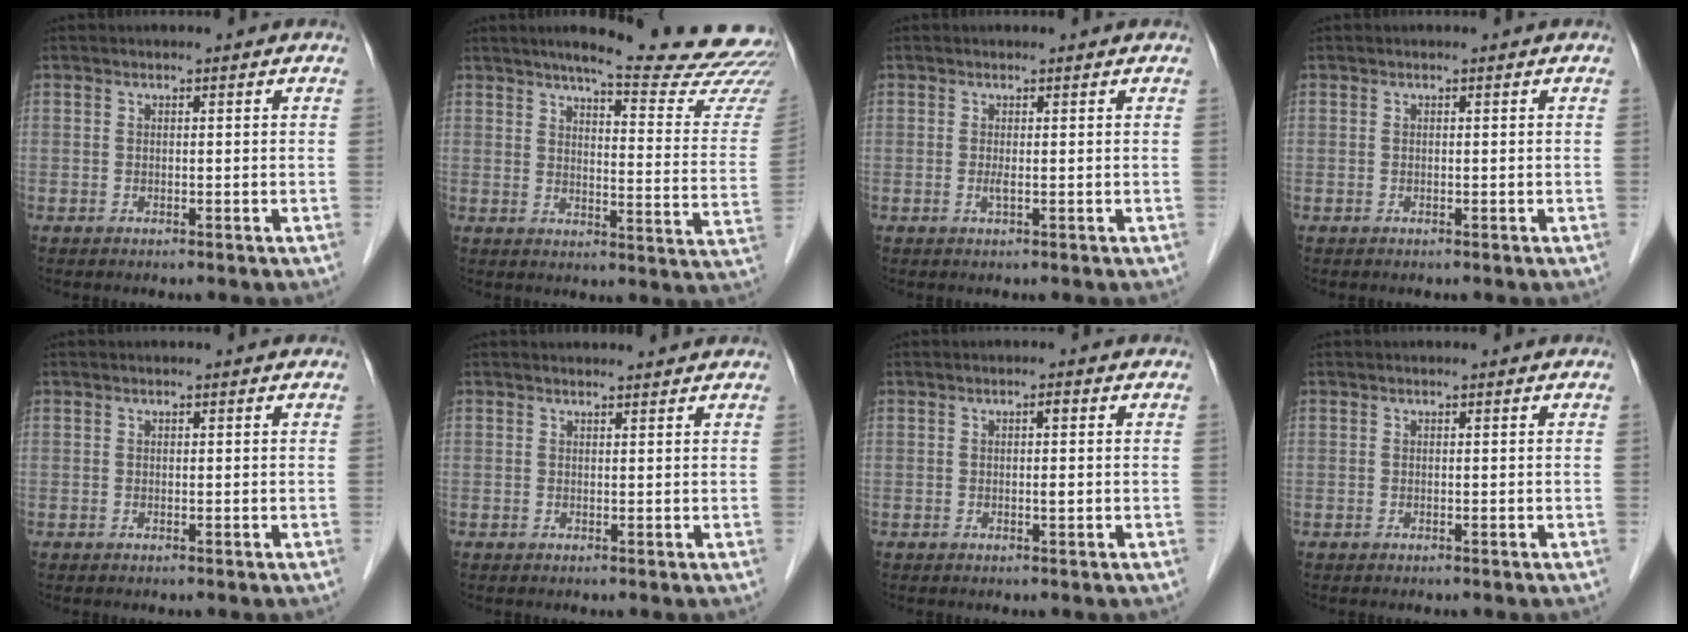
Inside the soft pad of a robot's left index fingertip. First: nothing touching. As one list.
[{"total": 20.7, "force": [19.0, -0.2, 8.2], "torque": [-0.105, -0.100, 0.218]}, {"total": 0.9, "force": [0.0, 0.0, 0.9], "torque": [-0.022, -0.002, -0.001]}, {"total": 0.0}, {"total": 0.0}, {"total": 2.7, "force": [2.5, 0.8, 0.2], "torque": [-0.003, 0.021, 0.028]}, {"total": 1.4, "force": [0.1, 0.3, 1.4], "torque": [-0.021, 0.004, 0.001]}, {"total": 0.0}]